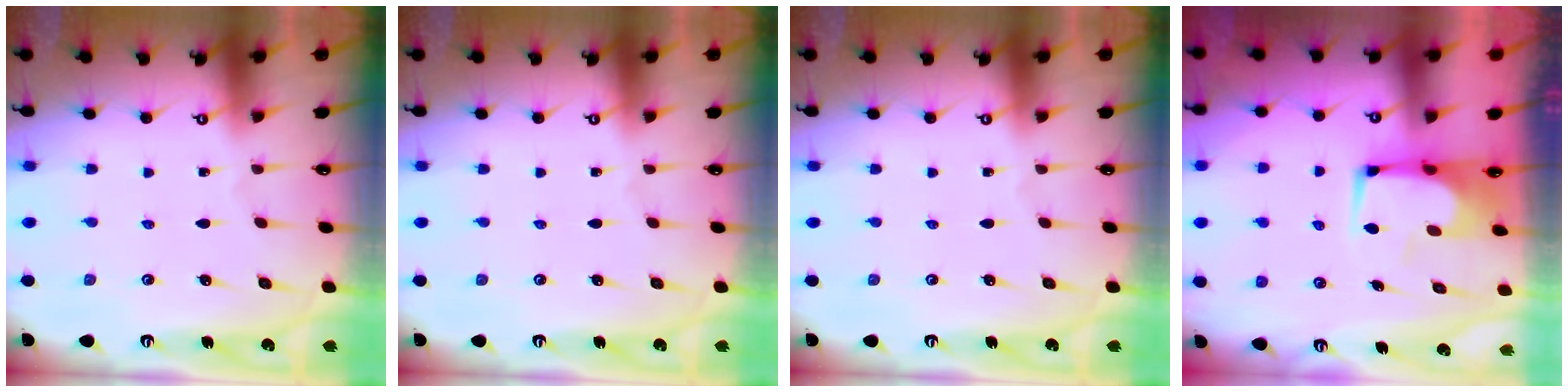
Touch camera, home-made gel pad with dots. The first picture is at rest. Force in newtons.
{"total": 0.0}
{"total": 0.0}
{"total": 1.5, "press": 1.5, "slide": 0.2}